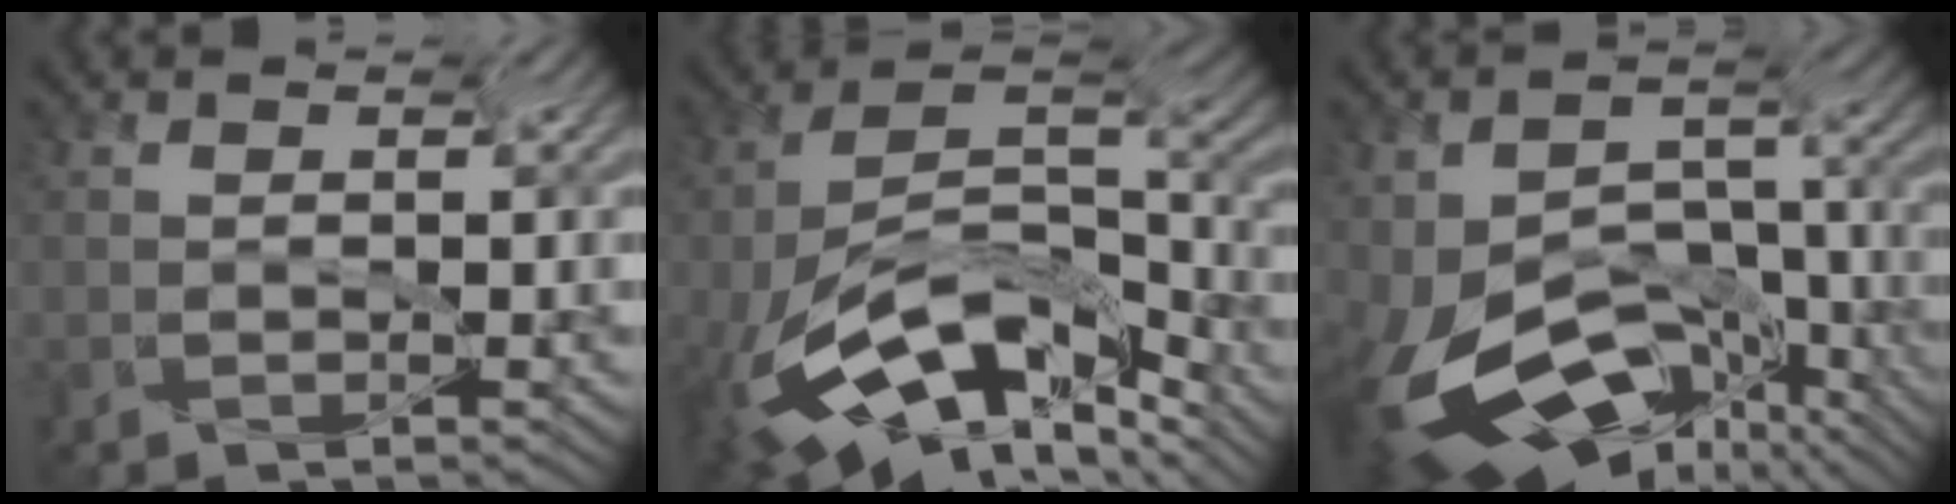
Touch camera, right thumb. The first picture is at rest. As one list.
[{"total": 15.4, "force": [-12.4, 4.8, 7.7], "torque": [-0.164, -0.003, -0.228]}, {"total": 16.3, "force": [-10.2, 9.8, 8.1], "torque": [-0.182, -0.024, -0.133]}]